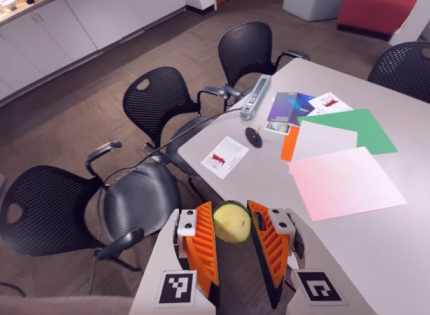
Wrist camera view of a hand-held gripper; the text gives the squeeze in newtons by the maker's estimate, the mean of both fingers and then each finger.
{"total": 6.3, "left": 6.0, "right": 6.6}